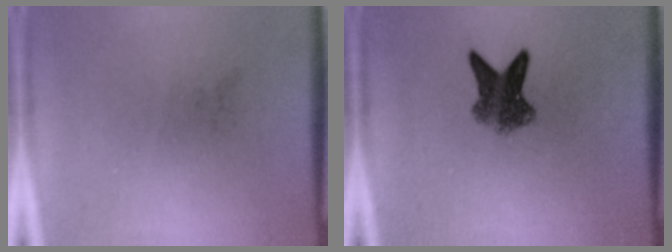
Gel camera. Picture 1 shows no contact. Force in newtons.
{"total": 5.5}